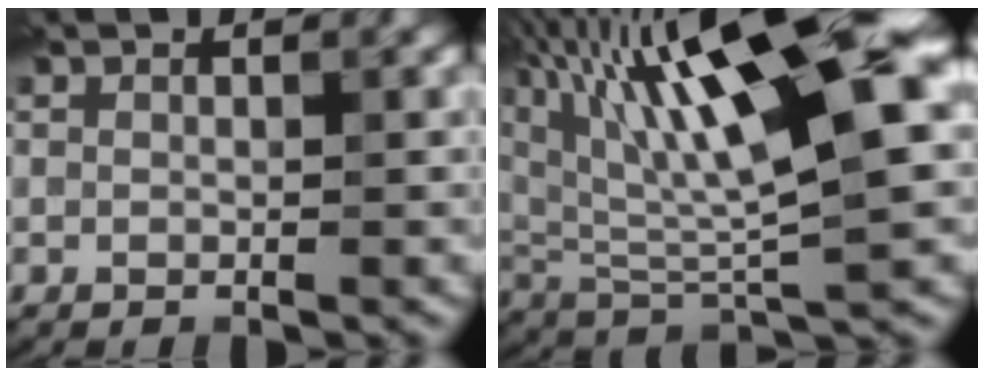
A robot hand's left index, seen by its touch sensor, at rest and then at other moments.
{"total": 16.4, "force": [5.8, 4.3, 14.7], "torque": [-0.260, 0.026, 0.094]}